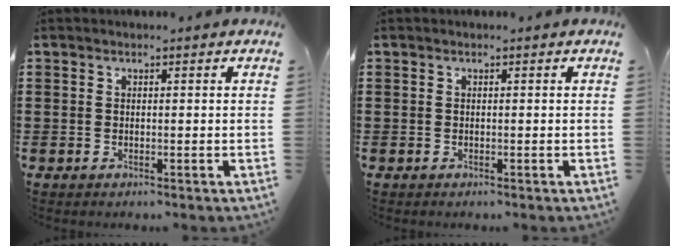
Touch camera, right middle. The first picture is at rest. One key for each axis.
{"total": 0.0}